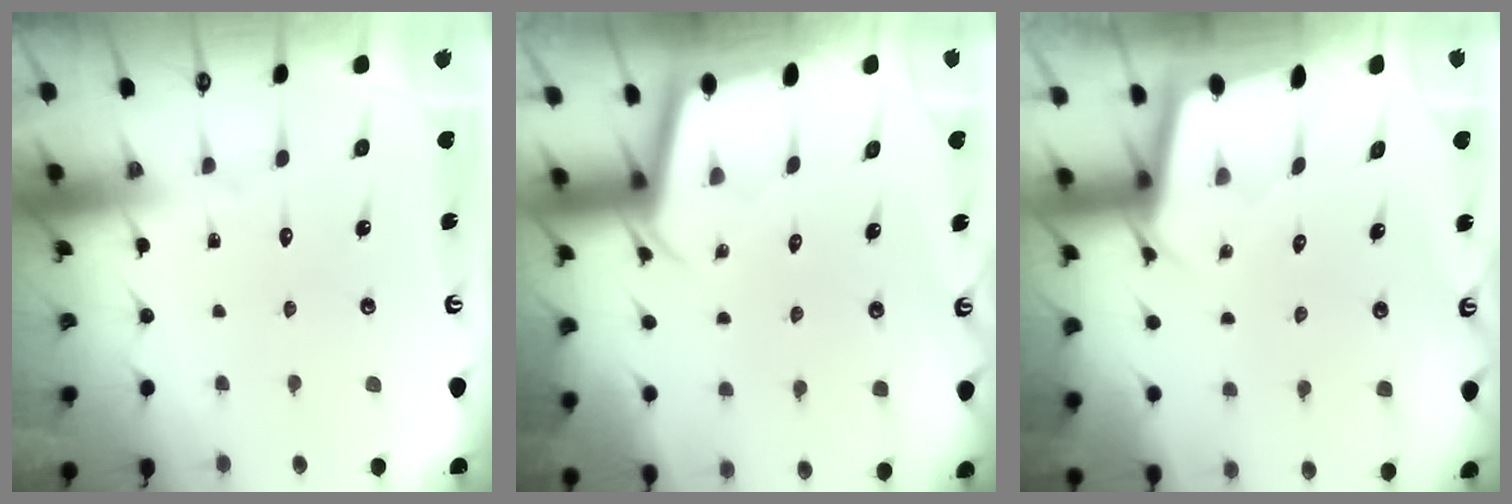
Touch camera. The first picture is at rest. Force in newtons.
{"total": 2.3, "press": 2.3, "slide": 0.1}
{"total": 2.4, "press": 2.4, "slide": 0.1}